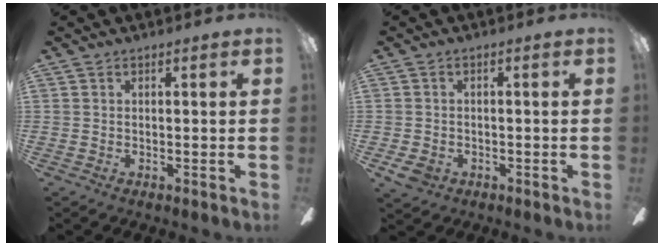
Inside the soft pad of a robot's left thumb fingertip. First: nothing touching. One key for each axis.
{"total": 3.5, "fx": -1.7, "fy": 2.5, "fz": 1.7, "tx": -0.046, "ty": 0.005, "tz": -0.036}